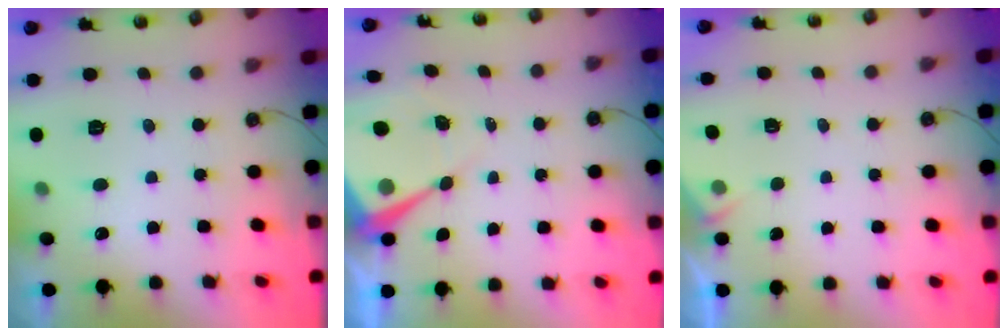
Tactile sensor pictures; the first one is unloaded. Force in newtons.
{"total": 8.8, "press": 8.7, "slide": 0.9}
{"total": 2.8, "press": 2.7, "slide": 0.4}